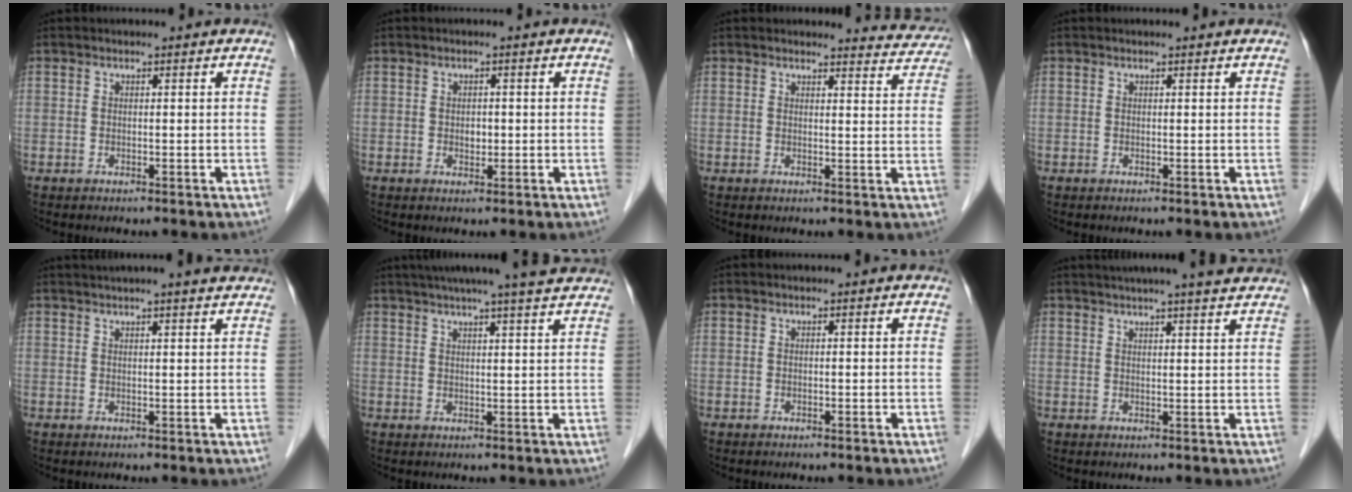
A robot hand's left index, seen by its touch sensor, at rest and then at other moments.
{"total": 1.4, "force": [-0.1, 1.0, 1.0], "torque": [-0.017, 0.001, 0.002]}
{"total": 5.6, "force": [5.5, 0.9, -0.5], "torque": [0.017, -0.026, 0.040]}
{"total": 0.6, "force": [0.6, 0.1, 0.1], "torque": [-0.005, 0.001, 0.004]}
{"total": 9.1, "force": [8.0, 0.2, 4.4], "torque": [-0.065, 0.025, 0.092]}
{"total": 14.5, "force": [12.6, 0.1, 7.1], "torque": [-0.116, 0.023, 0.158]}
{"total": 0.0}
{"total": 13.3, "force": [11.8, 0.6, 6.2], "torque": [-0.097, 0.025, 0.143]}